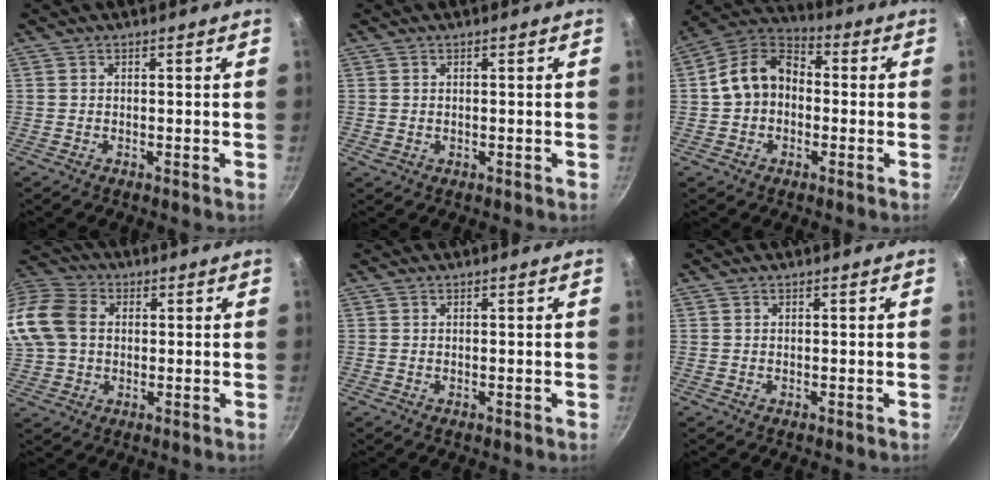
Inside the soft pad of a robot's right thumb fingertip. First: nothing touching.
{"total": 0.7, "force": [0.0, 0.6, 0.3], "torque": [-0.003, 0.001, 0.000]}
{"total": 11.2, "force": [-0.5, 8.6, 7.2], "torque": [-0.097, 0.044, -0.027]}
{"total": 18.6, "force": [2.3, 14.6, 11.3], "torque": [-0.264, 0.036, 0.032]}
{"total": 0.0}
{"total": 0.0}